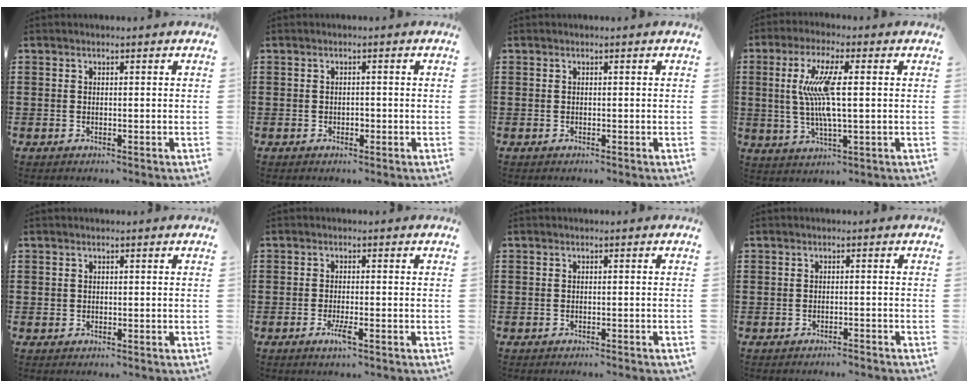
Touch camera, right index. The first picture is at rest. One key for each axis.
{"total": 0.8, "fx": -0.3, "fy": 0.5, "fz": 0.5, "tx": -0.011, "ty": -0.001, "tz": -0.006}
{"total": 0.0}
{"total": 9.2, "fx": 0.9, "fy": 2.0, "fz": 8.9, "tx": -0.195, "ty": -0.007, "tz": 0.004}
{"total": 0.5, "fx": 0.1, "fy": 0.5, "fz": 0.1, "tx": -0.002, "ty": 0.005, "tz": 0.000}
{"total": 2.6, "fx": -1.3, "fy": 0.2, "fz": 2.3, "tx": -0.052, "ty": -0.010, "tz": -0.026}
{"total": 0.8, "fx": -0.7, "fy": 0.0, "fz": 0.1, "tx": -0.005, "ty": -0.003, "tz": -0.015}
{"total": 1.5, "fx": -1.4, "fy": 0.1, "fz": -0.2, "tx": -0.001, "ty": 0.004, "tz": -0.033}